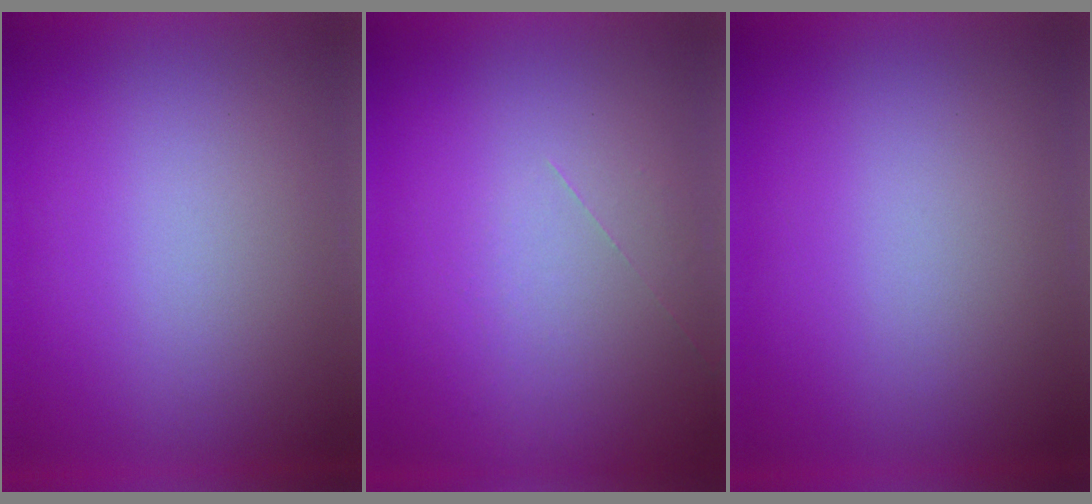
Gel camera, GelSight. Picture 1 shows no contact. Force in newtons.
{"total": 1.2}
{"total": 0.0}